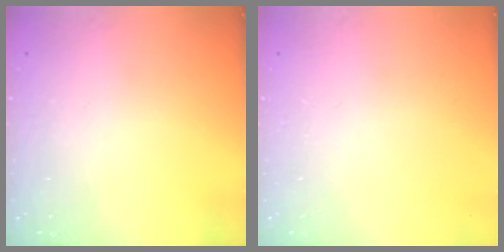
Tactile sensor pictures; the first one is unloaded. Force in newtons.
{"total": 0.0}